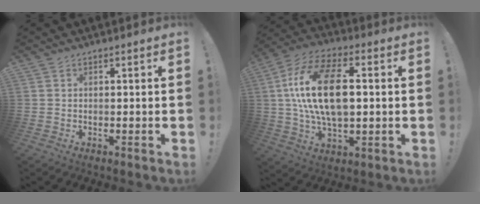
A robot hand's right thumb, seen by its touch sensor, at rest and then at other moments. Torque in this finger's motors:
{"motor_torque": [1.02, 3.02, 1.17, 0.91, 0.55]}